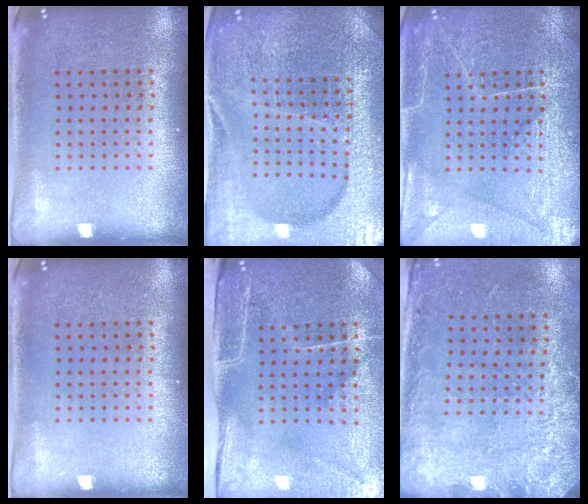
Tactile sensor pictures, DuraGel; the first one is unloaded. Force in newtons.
{"total": 5.2, "press": 4.8, "slide": 2.2}
{"total": 5.3, "press": 5.2, "slide": 0.6}
{"total": 0.0}
{"total": 4.6, "press": 3.8, "slide": 2.5}
{"total": 2.8, "press": 1.9, "slide": 2.1}